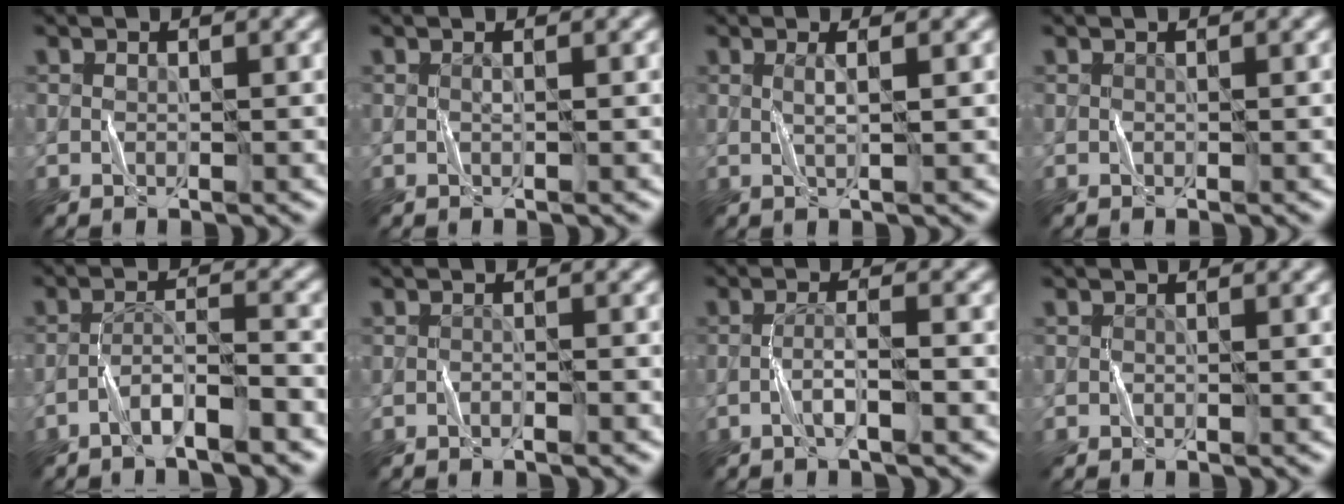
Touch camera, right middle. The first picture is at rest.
{"total": 0.6, "force": [0.0, -0.5, -0.4], "torque": [0.008, 0.001, -0.003]}
{"total": 1.1, "force": [0.4, 0.0, 1.0], "torque": [-0.006, -0.002, 0.001]}
{"total": 0.7, "force": [-0.1, -0.3, -0.6], "torque": [0.012, -0.001, -0.002]}
{"total": 3.4, "force": [-2.9, 0.0, 1.8], "torque": [-0.030, 0.010, -0.059]}
{"total": 0.8, "force": [-0.7, -0.4, -0.2], "torque": [0.008, 0.001, -0.015]}
{"total": 1.7, "force": [-1.3, -0.3, 1.1], "torque": [-0.019, 0.008, -0.028]}
{"total": 0.8, "force": [-0.2, -0.4, -0.7], "torque": [0.015, -0.002, -0.005]}